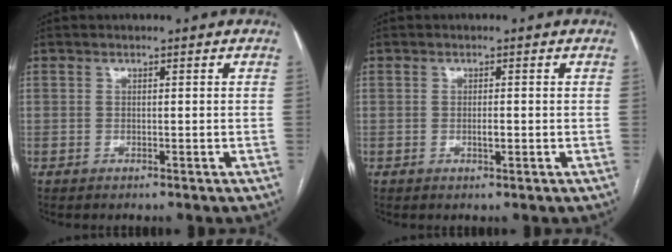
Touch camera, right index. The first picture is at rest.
{"total": 1.3, "force": [-0.3, 0.3, 1.3], "torque": [-0.025, 0.000, -0.006]}